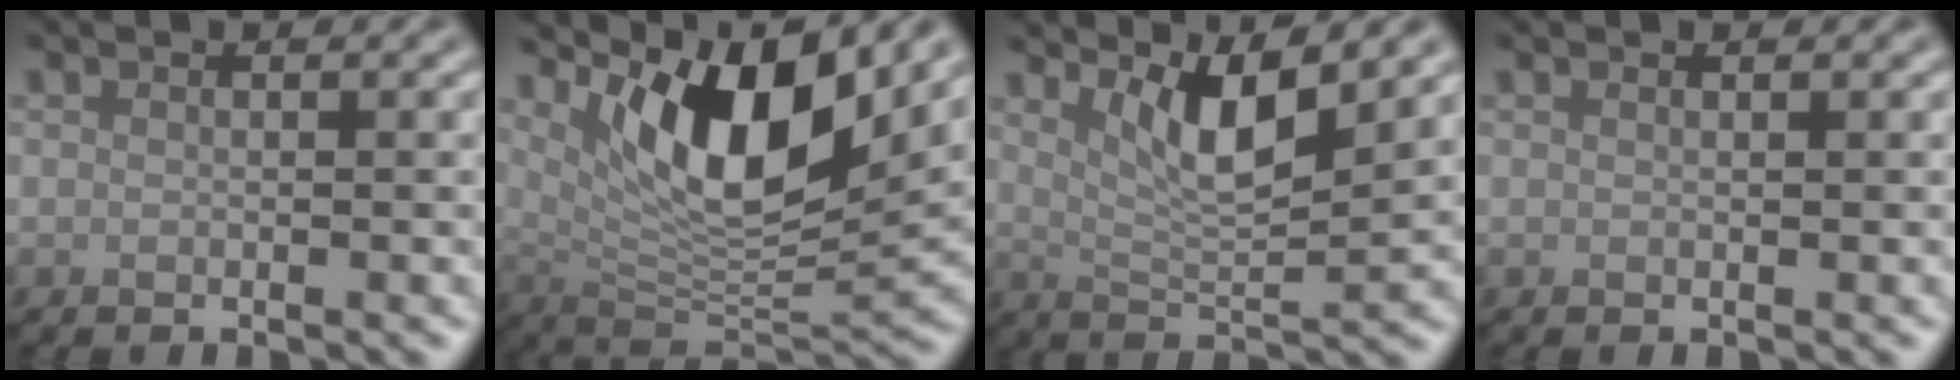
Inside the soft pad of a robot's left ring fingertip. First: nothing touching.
{"total": 10.4, "force": [4.6, 3.7, 8.6], "torque": [-0.134, -0.018, 0.091]}
{"total": 5.3, "force": [2.9, 1.3, 4.2], "torque": [-0.074, -0.011, 0.055]}
{"total": 0.0}